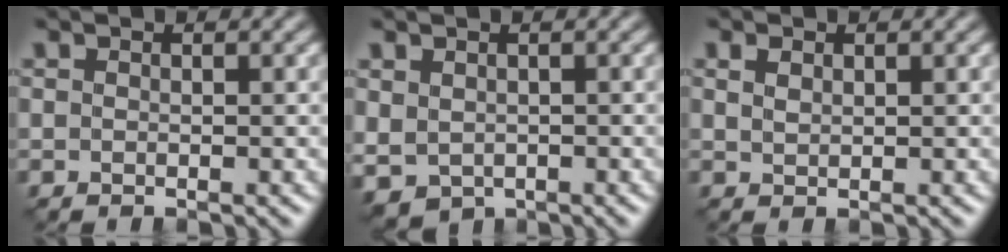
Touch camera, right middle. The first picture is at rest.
{"total": 2.7, "force": [-0.4, 2.1, 1.7], "torque": [-0.045, -0.006, -0.005]}
{"total": 1.2, "force": [0.7, 0.6, 0.8], "torque": [-0.023, 0.004, 0.017]}